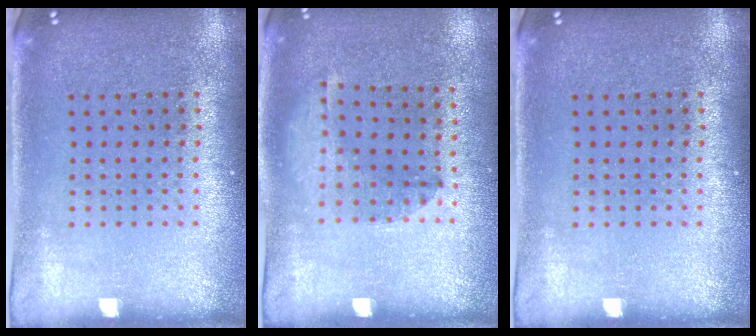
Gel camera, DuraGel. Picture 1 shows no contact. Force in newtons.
{"total": 1.2, "press": 1.0, "slide": 0.7}
{"total": 0.0}